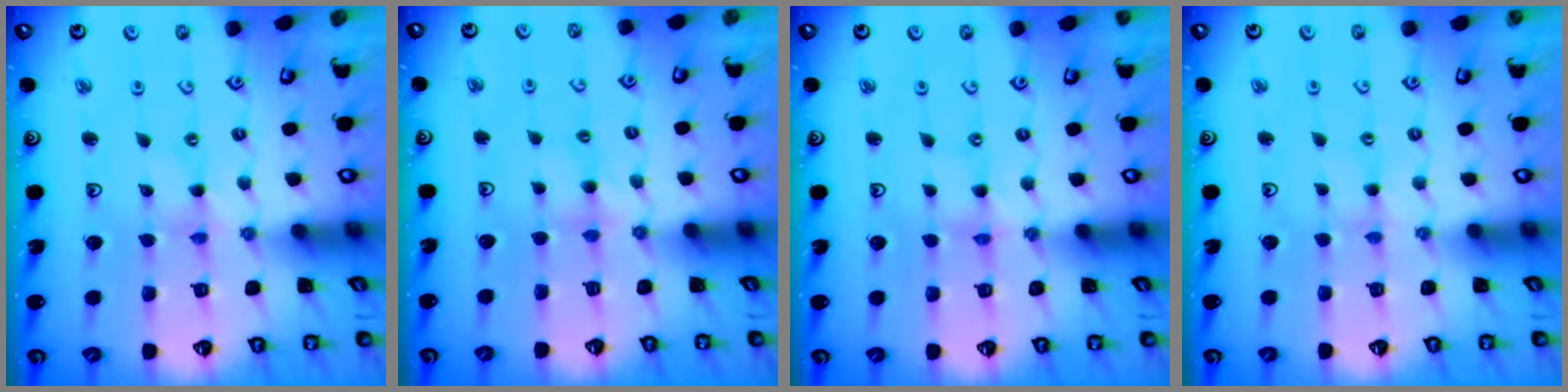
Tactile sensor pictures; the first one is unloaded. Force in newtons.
{"total": 4.0, "press": 4.0, "slide": 0.5}
{"total": 0.0}
{"total": 1.5, "press": 1.5, "slide": 0.3}